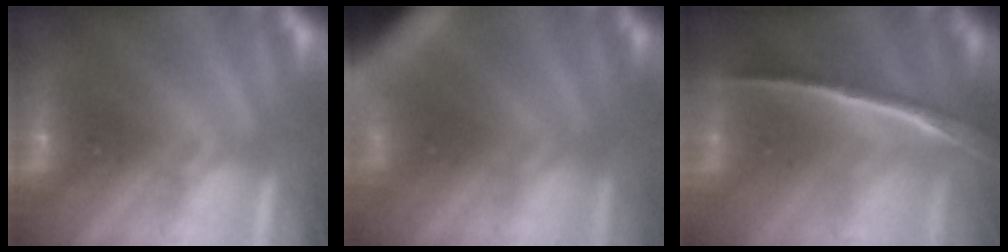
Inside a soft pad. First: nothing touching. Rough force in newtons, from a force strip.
{"total": 6.1}
{"total": 1.5}